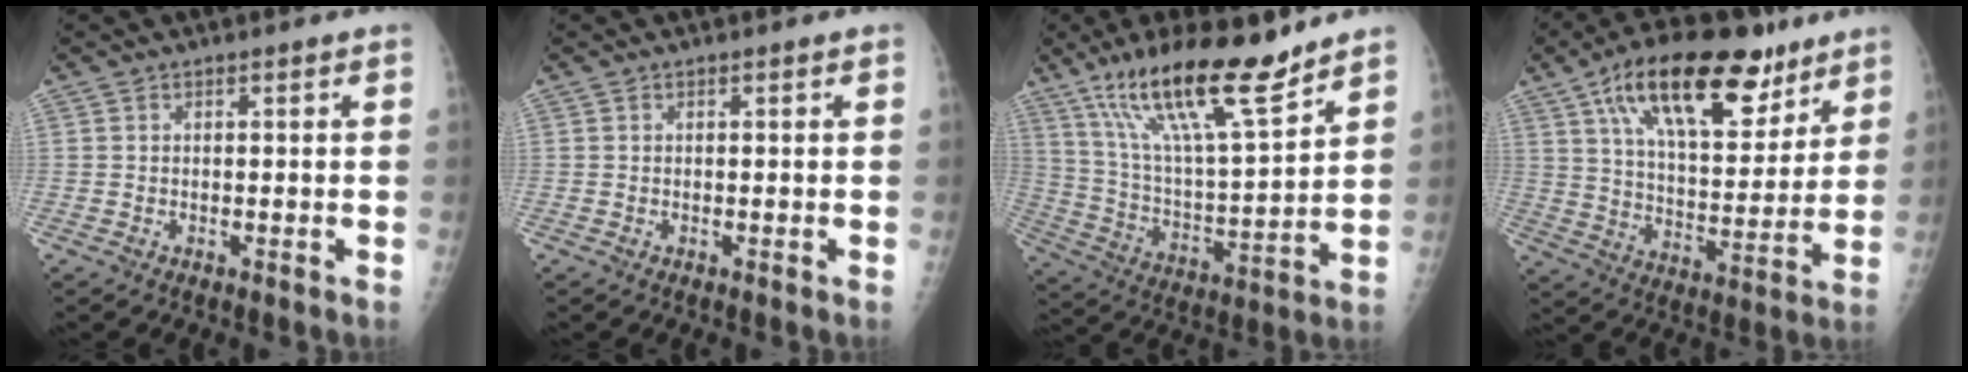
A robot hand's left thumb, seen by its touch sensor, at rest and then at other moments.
{"total": 0.0}
{"total": 20.1, "force": [14.2, 4.1, 13.6], "torque": [-0.218, -0.069, 0.253]}
{"total": 23.3, "force": [13.3, 10.4, 16.1], "torque": [-0.224, -0.032, 0.220]}